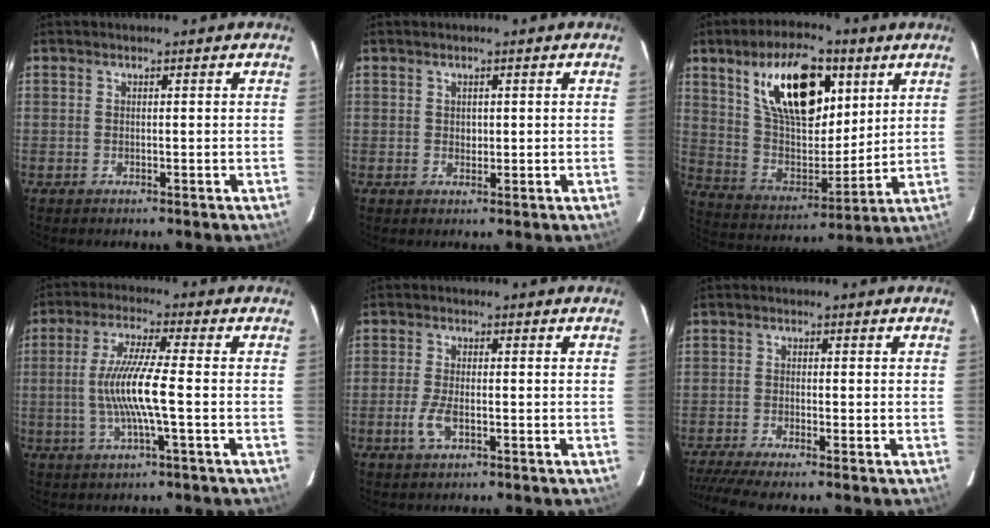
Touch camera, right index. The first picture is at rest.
{"total": 0.8, "force": [0.2, 0.5, -0.6], "torque": [0.015, 0.002, 0.004]}
{"total": 19.5, "force": [9.1, 9.5, 14.4], "torque": [-0.254, 0.011, 0.173]}
{"total": 8.8, "force": [-1.6, -0.6, 8.6], "torque": [-0.171, -0.005, -0.030]}
{"total": 4.0, "force": [-1.5, 1.4, 3.4], "torque": [-0.080, -0.004, -0.031]}
{"total": 5.5, "force": [-4.7, -1.1, 2.5], "torque": [-0.068, -0.019, -0.088]}